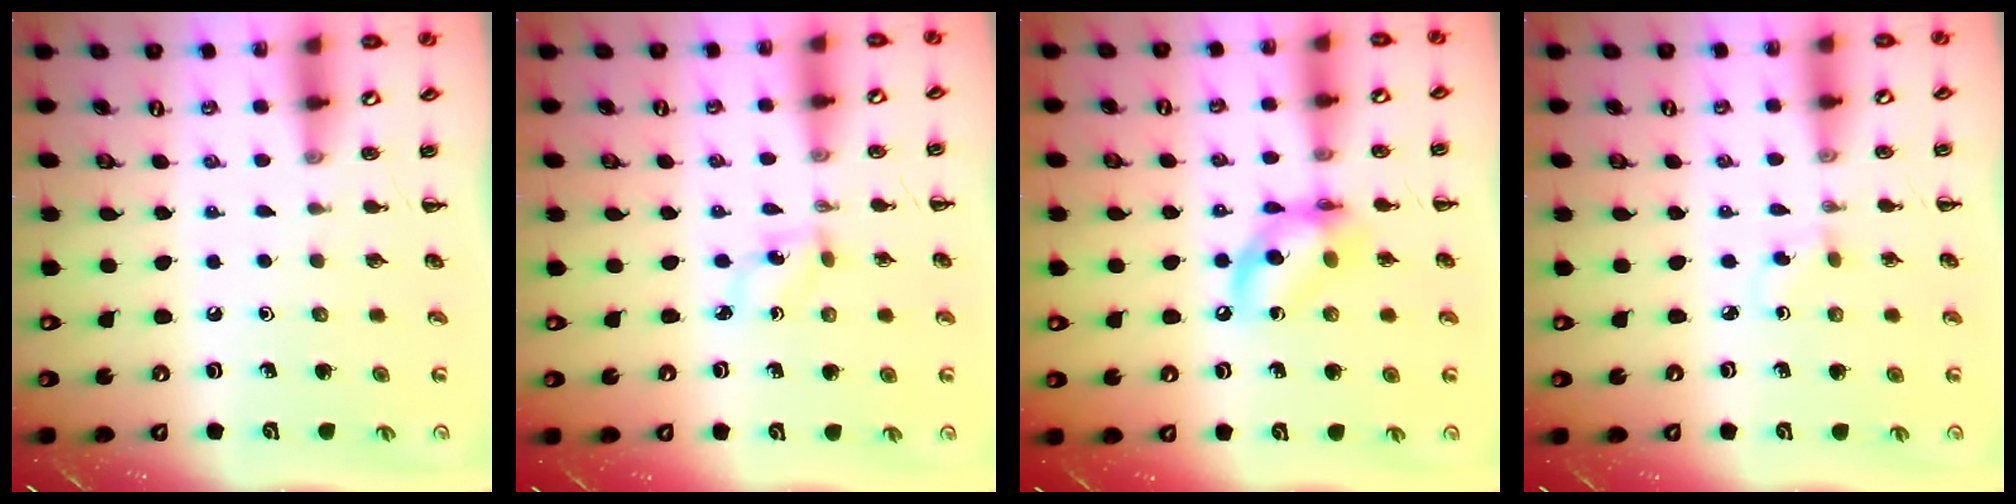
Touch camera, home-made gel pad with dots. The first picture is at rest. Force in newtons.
{"total": 2.7, "press": 2.6, "slide": 0.9}
{"total": 11.4, "press": 11.1, "slide": 2.7}
{"total": 1.8, "press": 1.6, "slide": 0.8}